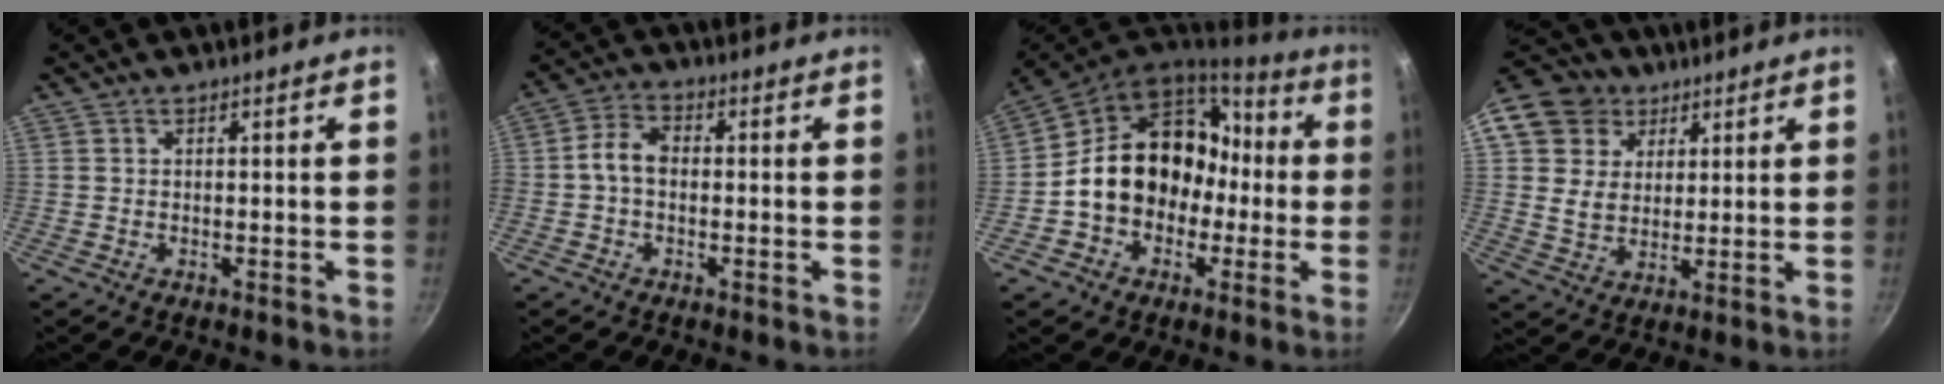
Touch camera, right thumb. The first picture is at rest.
{"total": 5.0, "force": [-0.5, 3.4, 3.6], "torque": [-0.063, 0.025, -0.021]}
{"total": 18.5, "force": [-1.3, 15.1, 10.6], "torque": [-0.126, 0.067, -0.018]}
{"total": 12.9, "force": [6.1, 10.4, 4.5], "torque": [-0.061, -0.005, 0.102]}